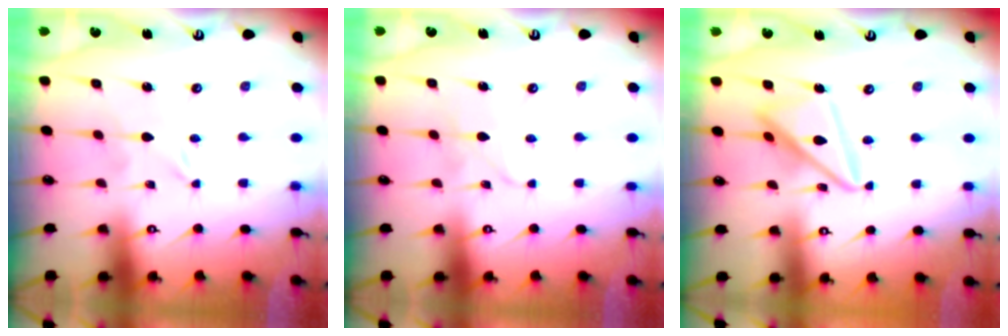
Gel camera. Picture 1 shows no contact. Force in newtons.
{"total": 2.7, "press": 2.7, "slide": 0.3}
{"total": 15.9, "press": 15.8, "slide": 1.6}